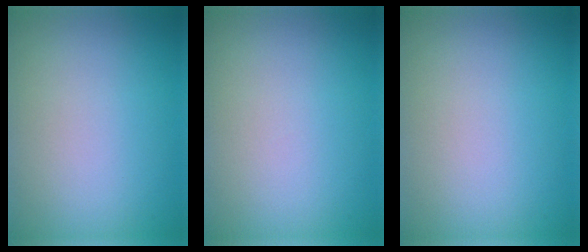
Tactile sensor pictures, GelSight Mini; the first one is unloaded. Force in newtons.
{"total": 0.0}
{"total": 0.0}